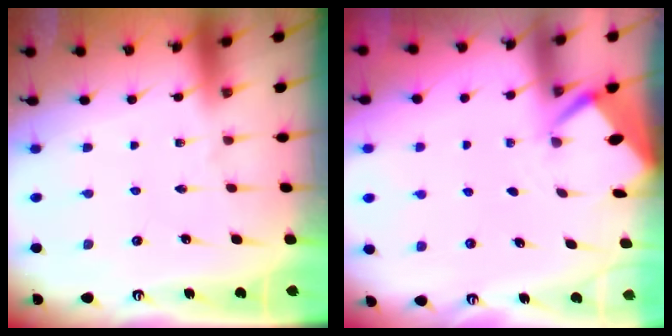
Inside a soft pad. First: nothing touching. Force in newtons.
{"total": 2.5, "press": 2.5, "slide": 0.0}